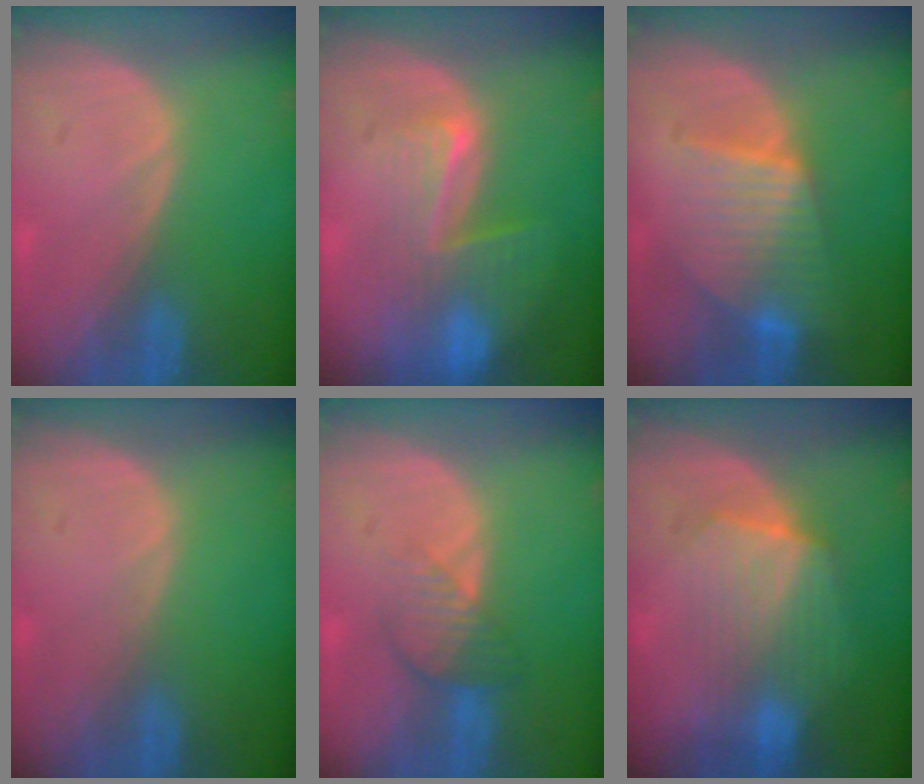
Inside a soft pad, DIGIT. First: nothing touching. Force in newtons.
{"total": 8.2, "press": 7.1, "slide": 4.0}
{"total": 7.4, "press": 7.4, "slide": 0.2}
{"total": 0.0}
{"total": 4.3, "press": 3.7, "slide": 2.1}
{"total": 6.9, "press": 6.9, "slide": 1.1}